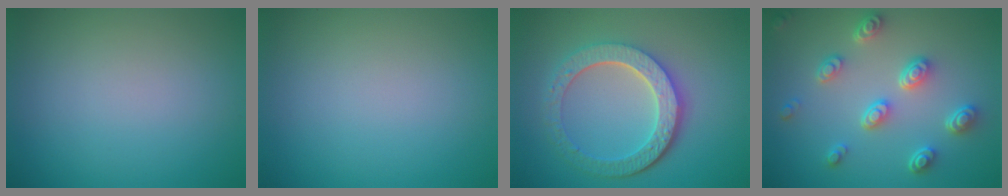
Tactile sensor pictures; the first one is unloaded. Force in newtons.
{"total": 0.0}
{"total": 5.8, "press": 4.4, "slide": 3.8}
{"total": 4.5, "press": 3.5, "slide": 2.8}